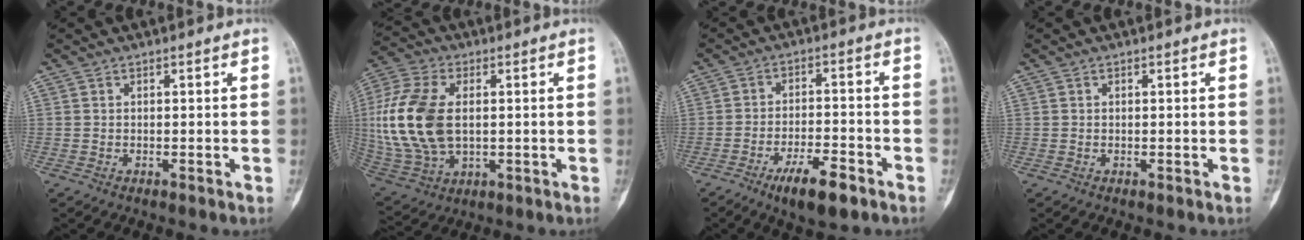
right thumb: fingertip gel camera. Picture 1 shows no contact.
{"total": 18.8, "force": [1.3, 11.3, 14.9], "torque": [-0.332, -0.003, 0.034]}
{"total": 8.9, "force": [-5.3, 2.8, 6.6], "torque": [-0.106, 0.022, -0.084]}
{"total": 0.0}